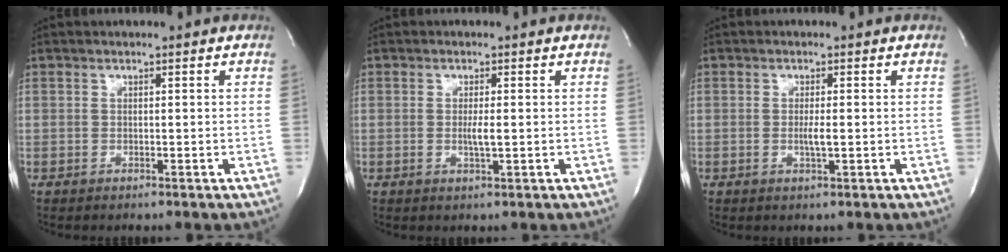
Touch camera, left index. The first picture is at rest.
{"total": 2.0, "force": [-0.2, 0.0, 2.0], "torque": [-0.041, -0.004, -0.003]}
{"total": 1.9, "force": [-0.3, 0.0, 1.8], "torque": [-0.037, -0.004, -0.005]}